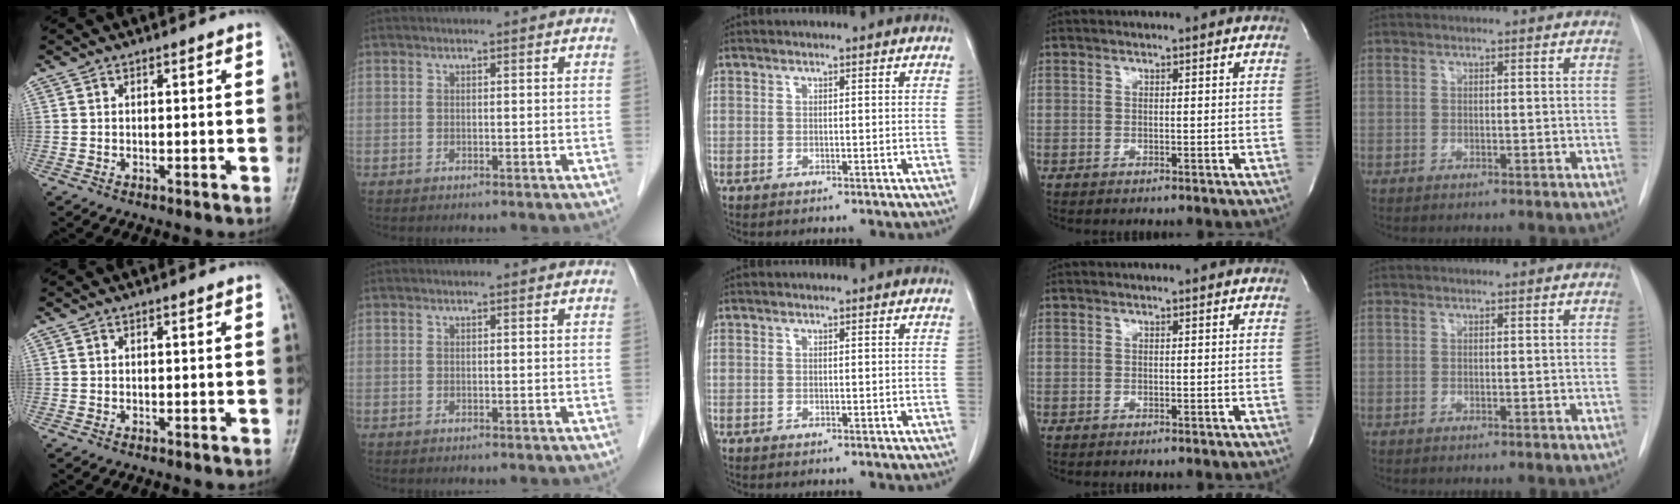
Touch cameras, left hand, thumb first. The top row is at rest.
{}